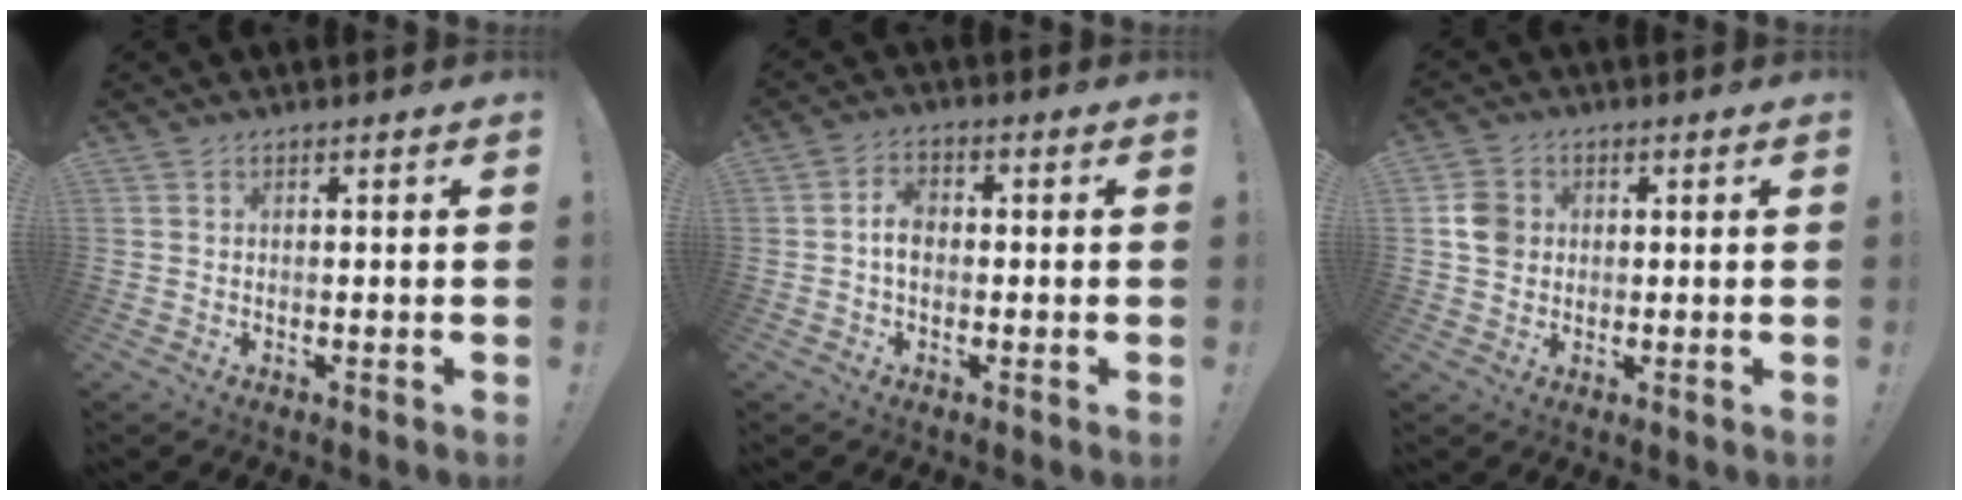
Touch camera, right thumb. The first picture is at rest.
{"total": 4.5, "force": [-0.3, 3.2, 3.2], "torque": [-0.044, 0.005, -0.007]}
{"total": 6.6, "force": [0.6, 5.9, 2.9], "torque": [-0.043, 0.008, 0.015]}